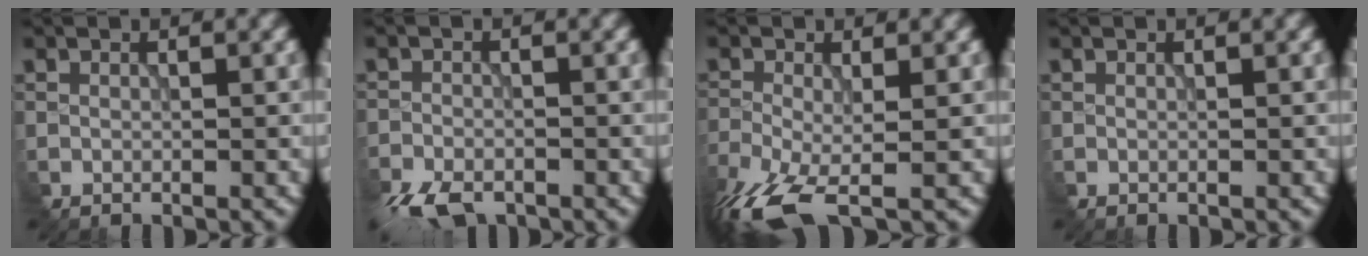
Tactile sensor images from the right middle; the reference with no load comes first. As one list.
[{"total": 4.7, "force": [-3.7, 1.9, 2.3], "torque": [-0.046, -0.016, -0.077]}, {"total": 7.6, "force": [-4.7, 2.7, 5.3], "torque": [-0.127, -0.027, -0.095]}, {"total": 0.0}]